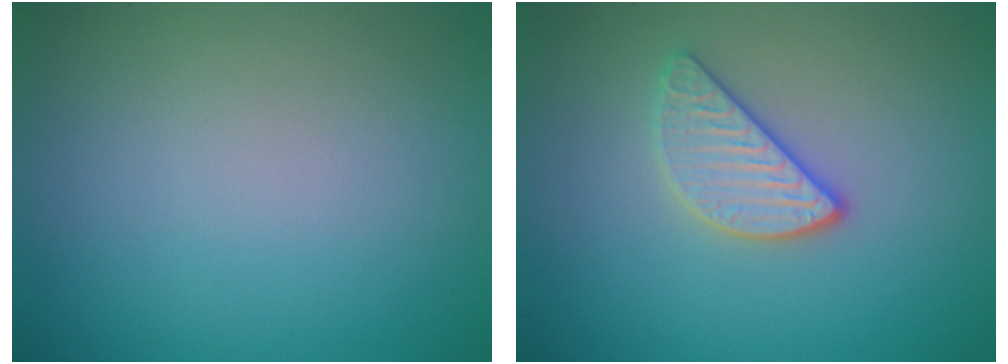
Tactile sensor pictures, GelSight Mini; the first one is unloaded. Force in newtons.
{"total": 2.8, "press": 2.7, "slide": 0.9}